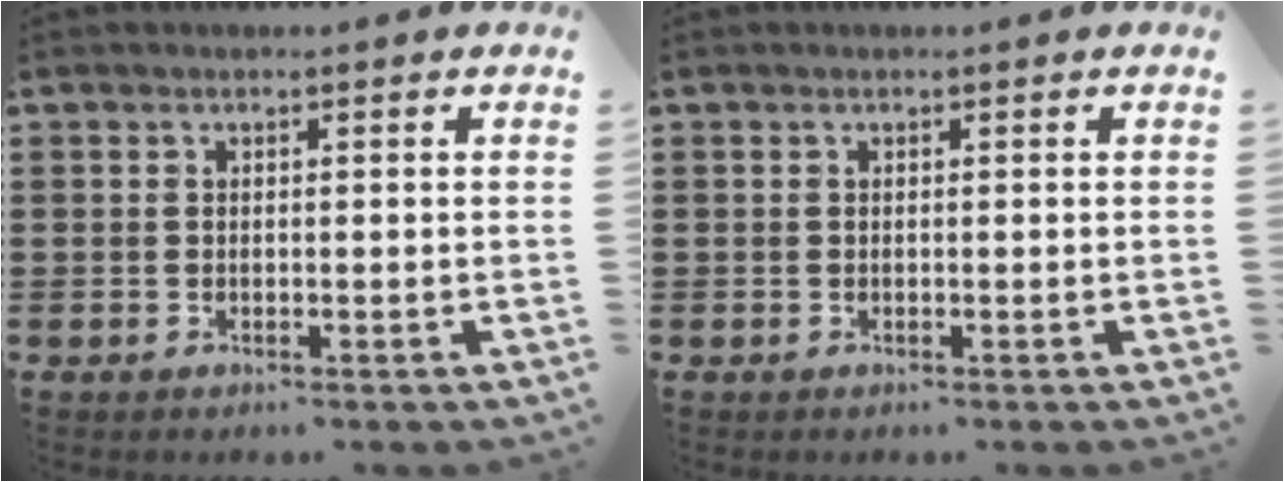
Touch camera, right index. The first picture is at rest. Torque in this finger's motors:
{"motor_torque": [0.00, 0.00, 0.00, 0.00]}